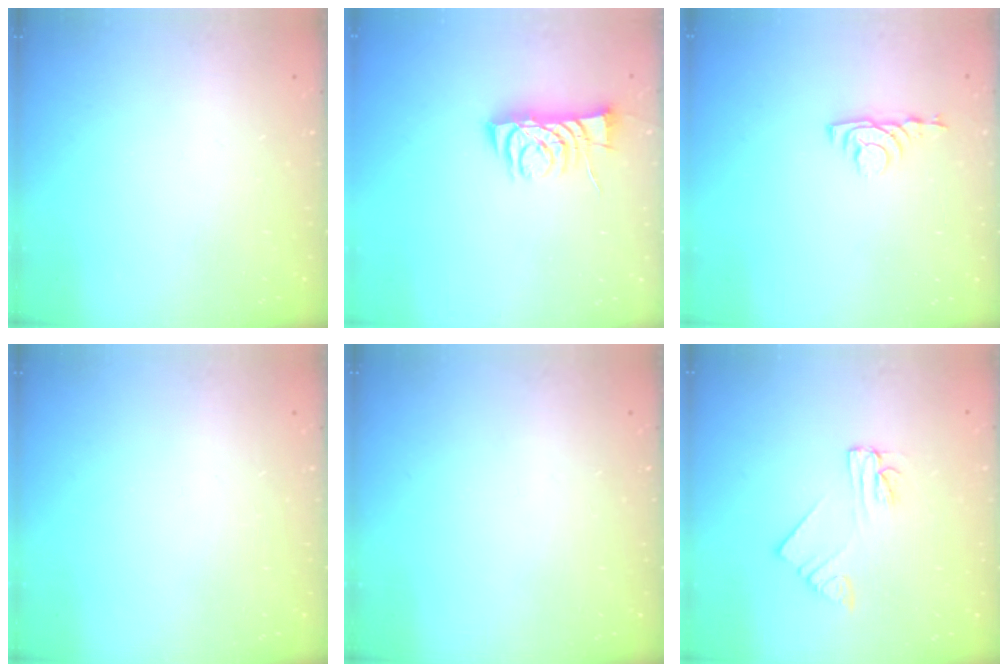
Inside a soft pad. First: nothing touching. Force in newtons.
{"total": 7.8, "press": 7.7, "slide": 0.6}
{"total": 3.7, "press": 3.7, "slide": 0.6}
{"total": 0.0}
{"total": 0.0}
{"total": 2.2, "press": 2.2, "slide": 0.1}